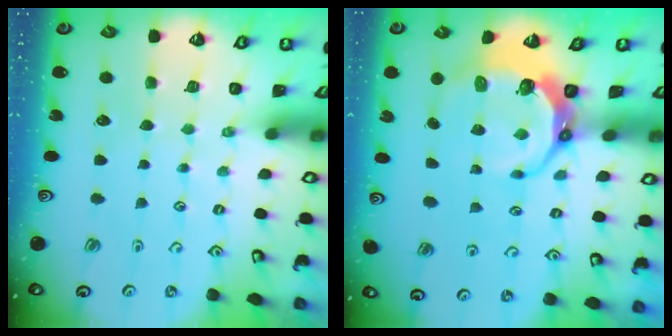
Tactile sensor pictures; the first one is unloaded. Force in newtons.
{"total": 9.6, "press": 8.7, "slide": 4.0}